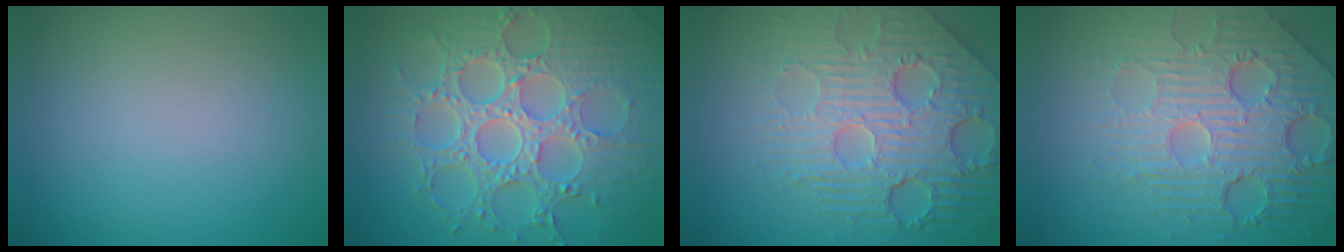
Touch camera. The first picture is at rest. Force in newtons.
{"total": 8.9, "press": 6.6, "slide": 6.0}
{"total": 7.9, "press": 5.6, "slide": 5.5}
{"total": 7.3, "press": 5.4, "slide": 4.9}